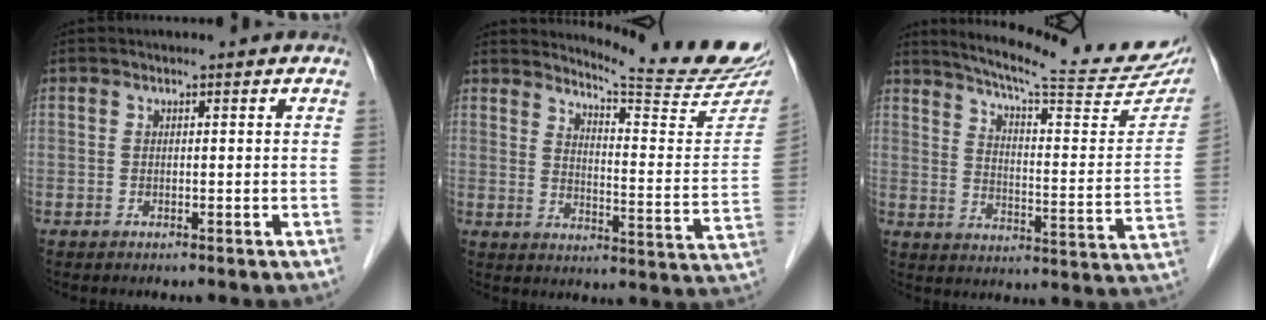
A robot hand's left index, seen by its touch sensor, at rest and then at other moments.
{"total": 16.0, "force": [15.3, -1.0, 4.6], "torque": [-0.070, -0.118, 0.180]}
{"total": 21.2, "force": [18.6, 1.0, 10.2], "torque": [-0.150, -0.060, 0.233]}